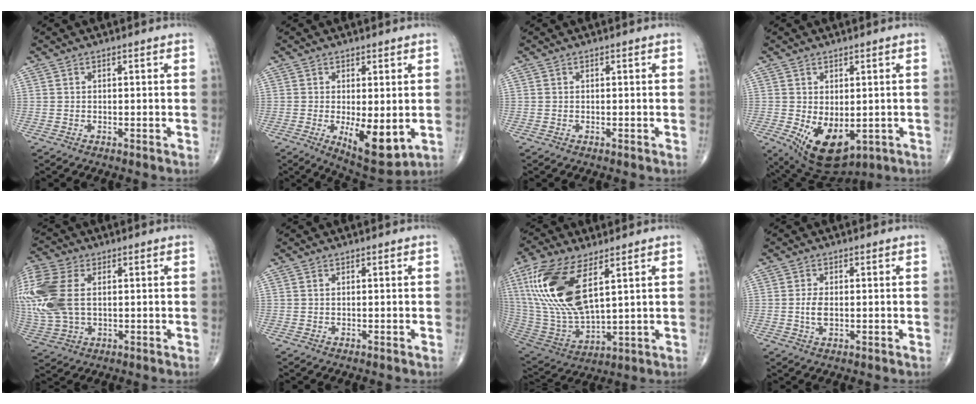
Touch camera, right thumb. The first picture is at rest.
{"total": 10.0, "force": [-1.8, 4.0, 9.0], "torque": [-0.125, -0.027, -0.014]}
{"total": 0.0}
{"total": 10.8, "force": [-2.4, 6.3, 8.5], "torque": [-0.125, -0.010, -0.013]}
{"total": 18.0, "force": [2.5, 11.2, 13.9], "torque": [-0.365, 0.002, 0.051]}
{"total": 0.0}
{"total": 20.4, "force": [7.6, 8.5, 16.9], "torque": [-0.367, -0.032, 0.155]}
{"total": 3.0, "force": [-0.1, 1.5, 2.6], "torque": [-0.055, -0.004, -0.002]}